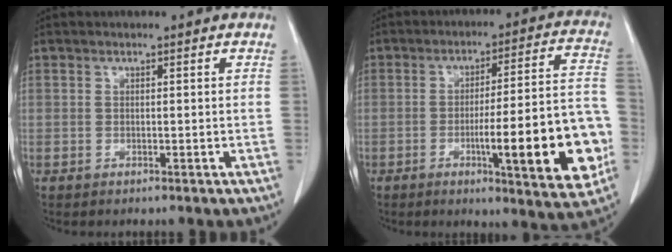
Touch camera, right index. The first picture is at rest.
{"total": 18.1, "force": [-4.7, 2.4, 17.3], "torque": [-0.194, 0.016, -0.056]}